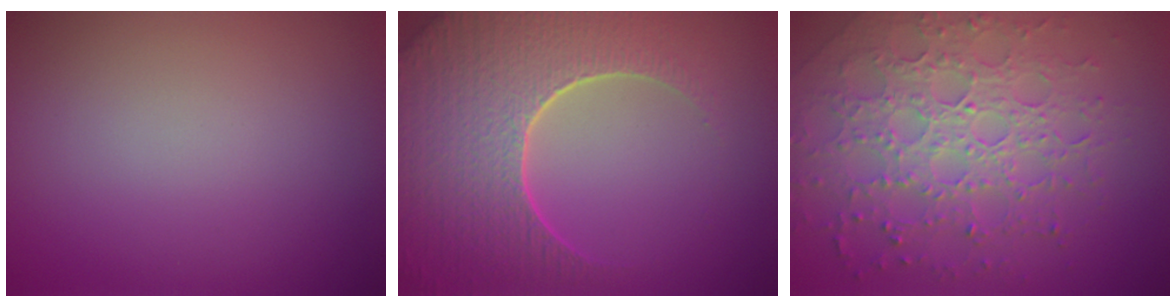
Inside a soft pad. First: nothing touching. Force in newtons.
{"total": 9.3, "press": 6.6, "slide": 6.5}
{"total": 7.6, "press": 5.4, "slide": 5.3}